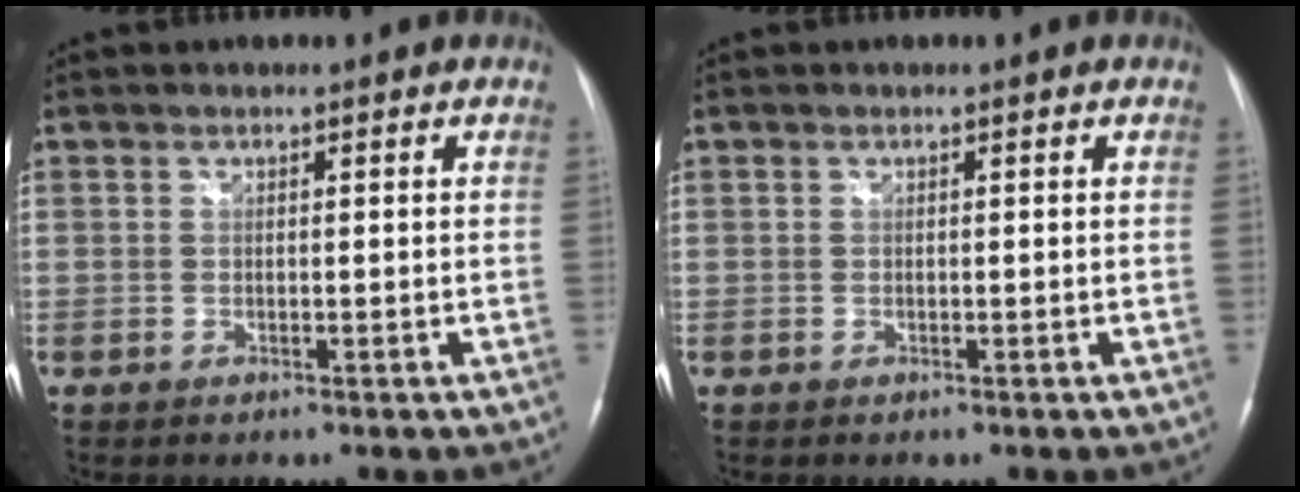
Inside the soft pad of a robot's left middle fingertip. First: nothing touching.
{"total": 0.0}